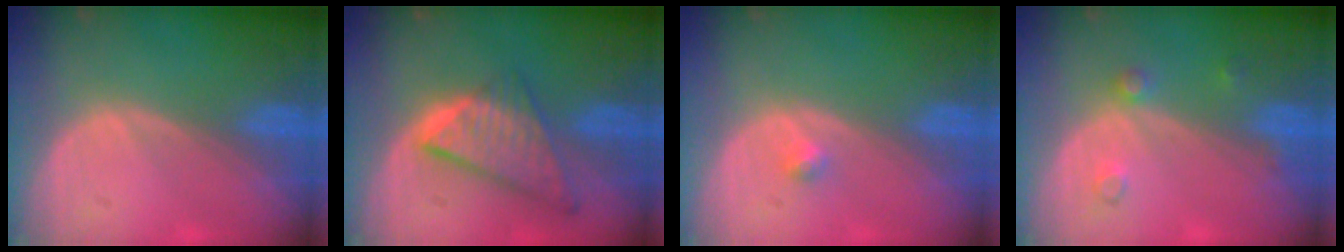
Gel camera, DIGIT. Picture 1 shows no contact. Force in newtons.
{"total": 8.6, "press": 7.3, "slide": 4.5}
{"total": 1.2, "press": 1.1, "slide": 0.6}
{"total": 2.3, "press": 2.3, "slide": 0.2}